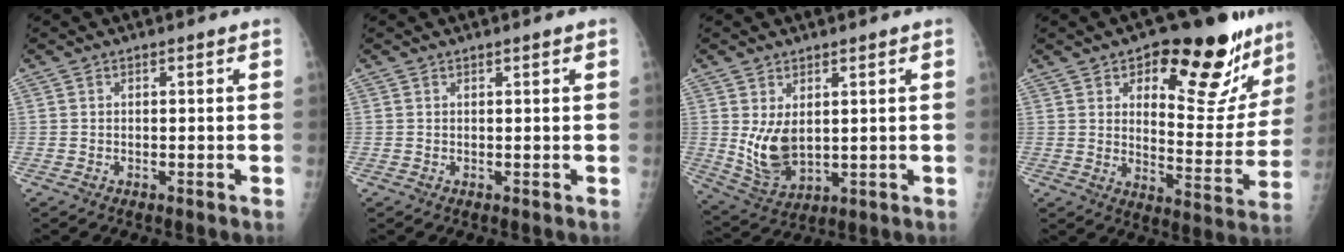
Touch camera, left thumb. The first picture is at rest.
{"total": 0.6, "force": [0.4, 0.1, 0.4], "torque": [-0.006, 0.000, 0.006]}
{"total": 8.0, "force": [1.4, 4.9, 6.2], "torque": [-0.109, -0.022, 0.047]}
{"total": 21.8, "force": [12.8, 9.6, 14.8], "torque": [-0.127, -0.063, 0.180]}